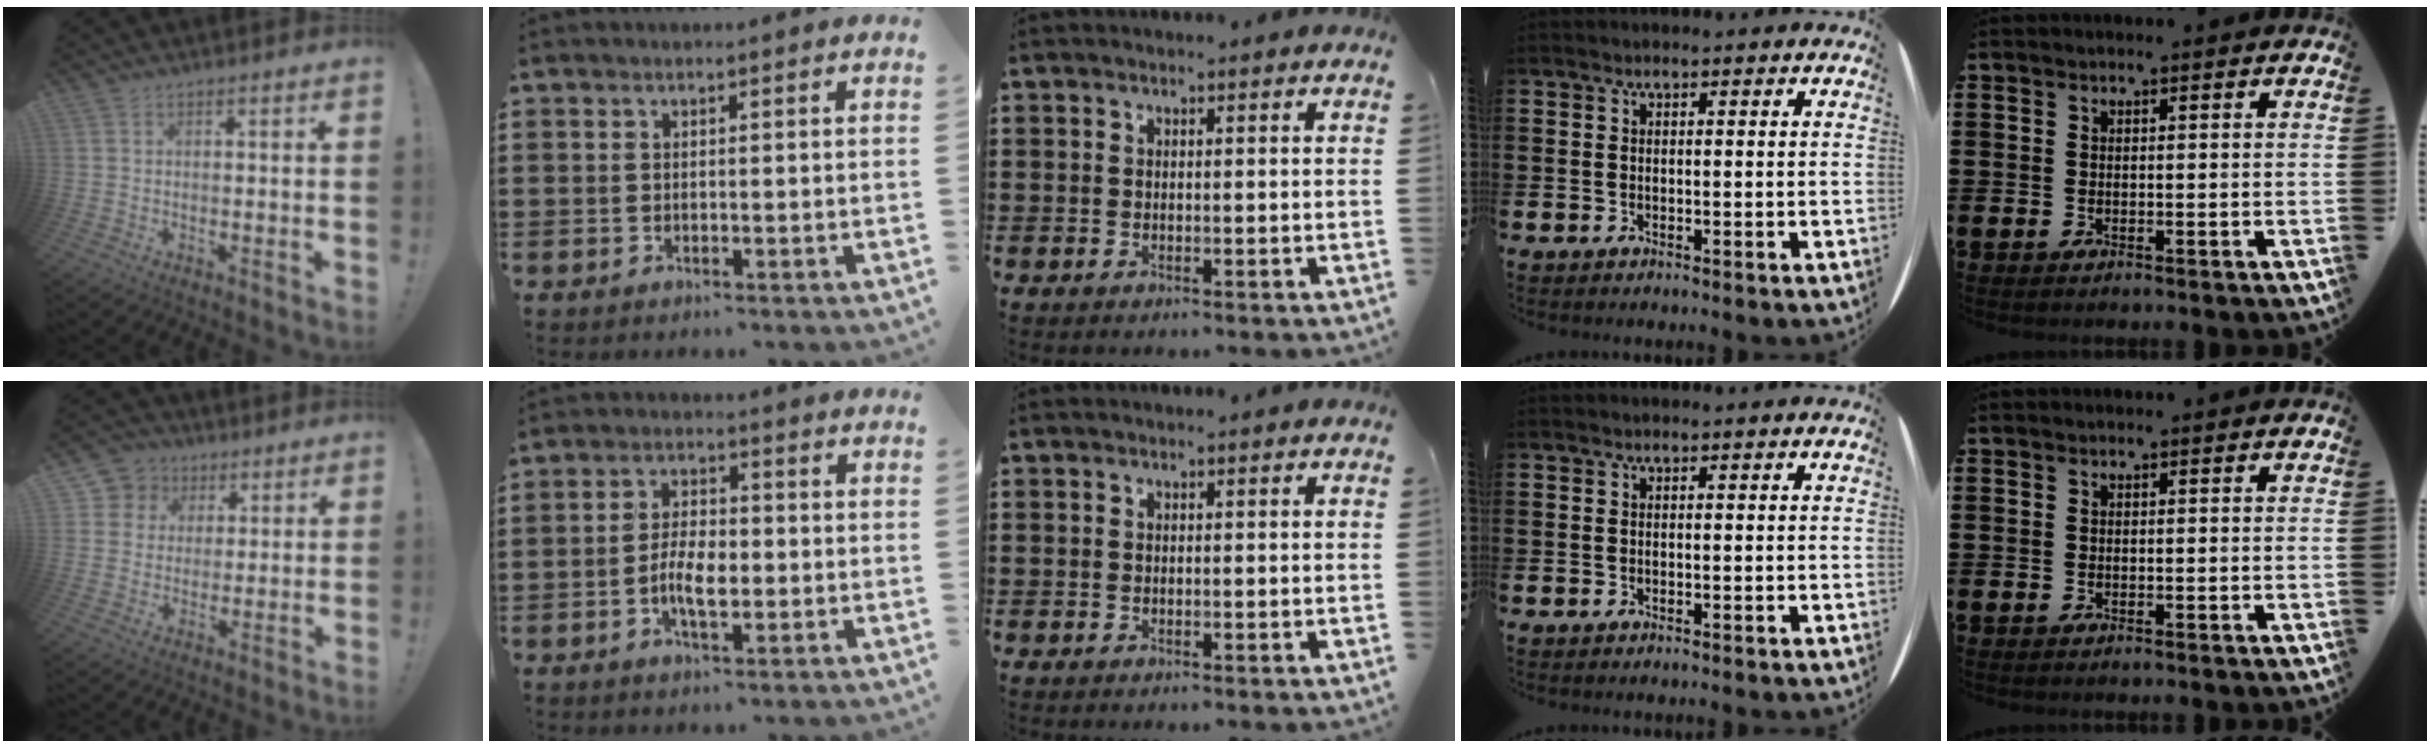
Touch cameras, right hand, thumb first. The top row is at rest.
{"thumb": {"total": 7.1, "force": [1.8, 6.8, 1.0], "torque": [-0.012, -0.011, 0.038]}, "index": {"total": 5.7, "force": [-1.3, 2.7, 4.8], "torque": [-0.098, 0.006, -0.027]}}